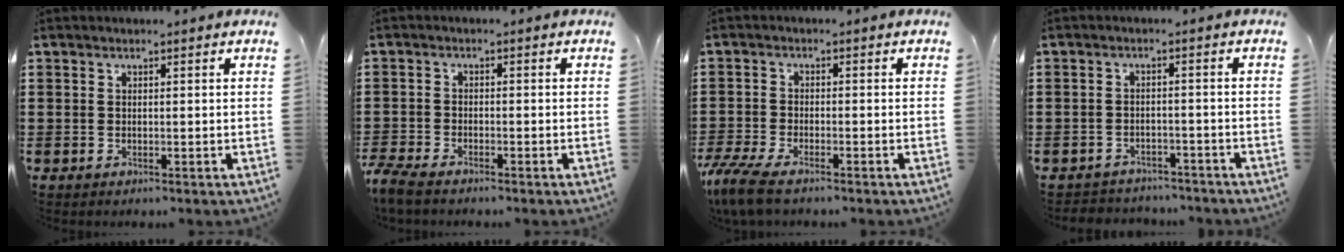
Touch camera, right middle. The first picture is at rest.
{"total": 2.9, "force": [-2.7, 0.5, 0.9], "torque": [-0.037, -0.003, -0.062]}
{"total": 4.6, "force": [-3.8, 0.8, 2.5], "torque": [-0.084, -0.018, -0.085]}
{"total": 2.6, "force": [-2.5, 0.5, -0.3], "torque": [-0.004, 0.001, -0.056]}